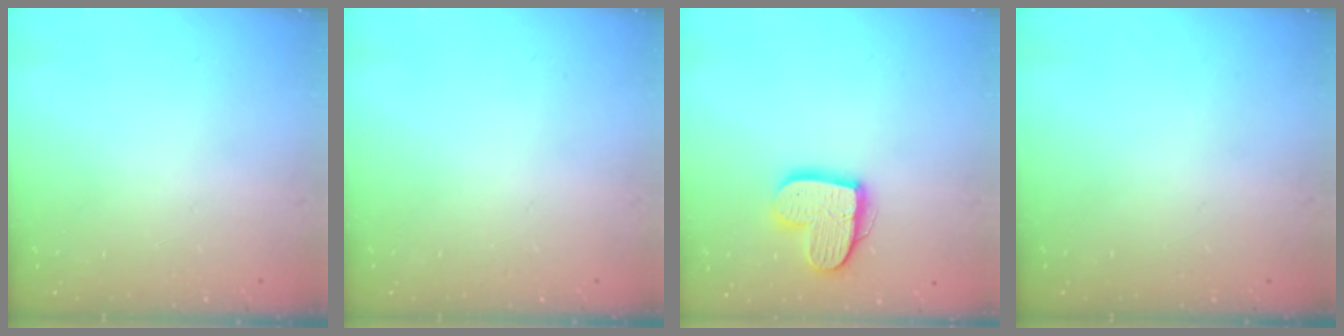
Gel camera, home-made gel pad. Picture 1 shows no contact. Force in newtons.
{"total": 0.0}
{"total": 14.1, "press": 14.0, "slide": 1.1}
{"total": 0.0}